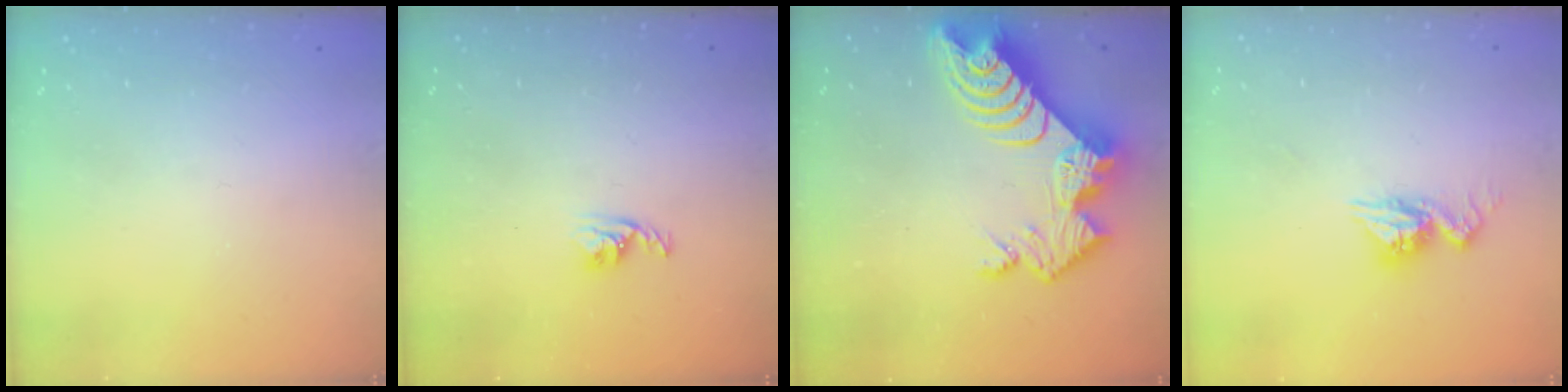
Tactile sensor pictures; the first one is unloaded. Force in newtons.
{"total": 3.7, "press": 3.6, "slide": 0.6}
{"total": 16.6, "press": 16.6, "slide": 1.4}
{"total": 9.3, "press": 9.3, "slide": 0.6}